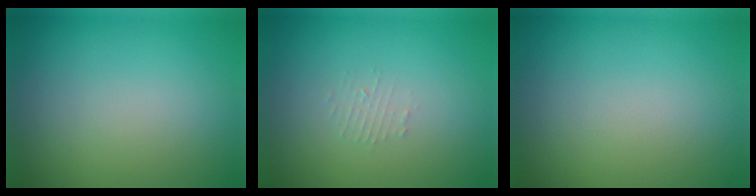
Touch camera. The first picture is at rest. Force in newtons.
{"total": 0.9, "press": 0.9, "slide": 0.2}
{"total": 0.0}